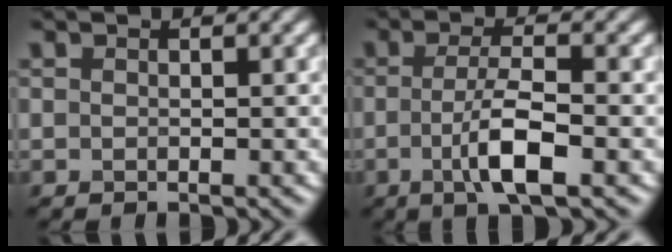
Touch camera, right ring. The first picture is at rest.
{"total": 4.5, "force": [-1.1, 1.0, 4.2], "torque": [-0.077, 0.000, -0.023]}